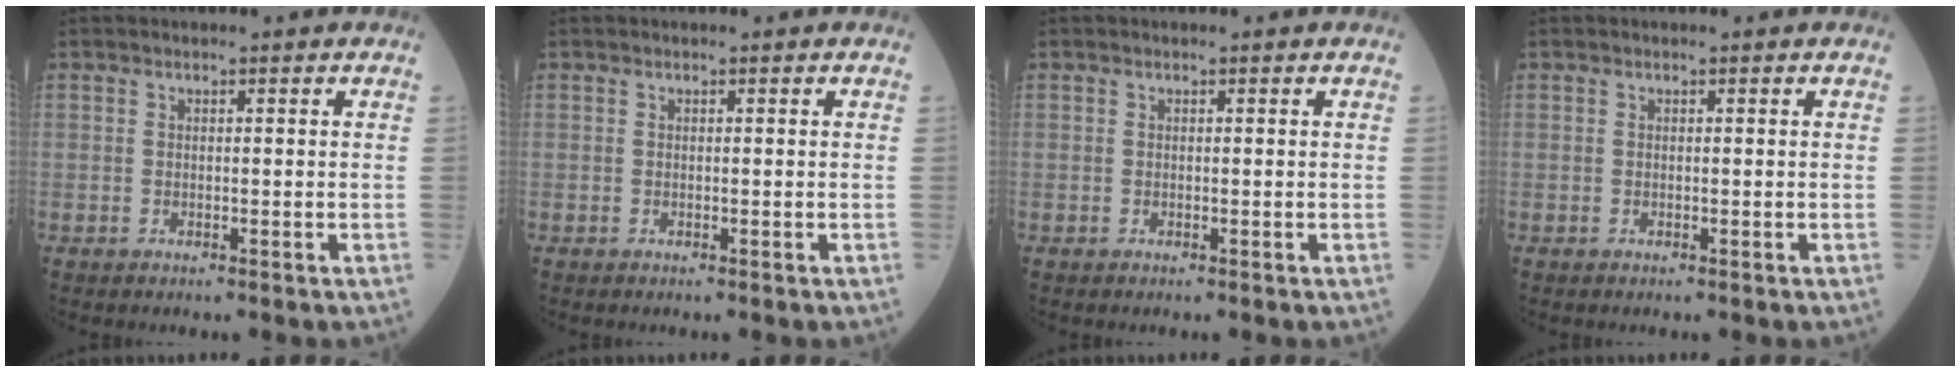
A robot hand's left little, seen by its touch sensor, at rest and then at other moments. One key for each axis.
{"total": 0.0}
{"total": 0.0}
{"total": 0.0}